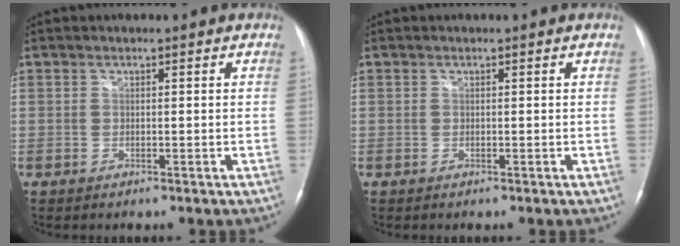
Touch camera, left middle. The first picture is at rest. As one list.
[{"total": 0.0}]